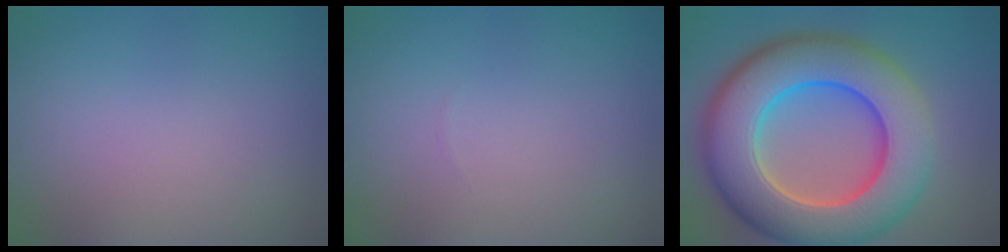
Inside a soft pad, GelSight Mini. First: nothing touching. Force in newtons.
{"total": 0.0}
{"total": 12.8, "press": 12.8, "slide": 0.6}